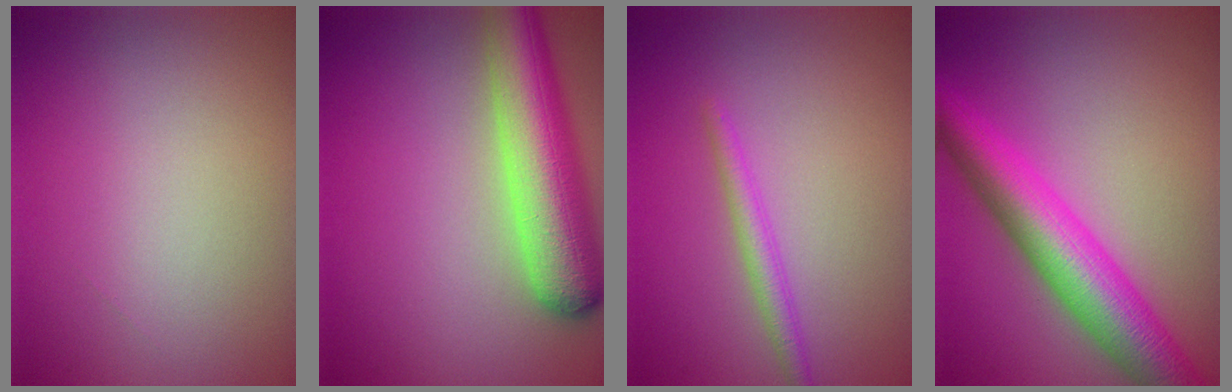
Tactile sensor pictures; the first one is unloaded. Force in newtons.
{"total": 7.7, "press": 7.7, "slide": 0.4}
{"total": 1.8, "press": 1.8, "slide": 0.1}
{"total": 7.8, "press": 7.8, "slide": 0.1}